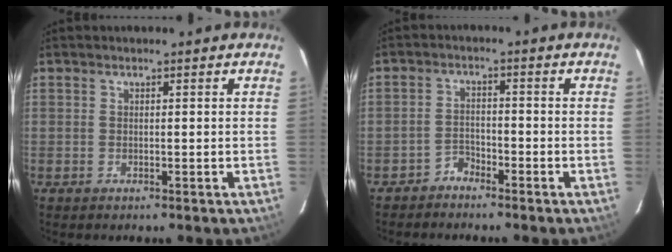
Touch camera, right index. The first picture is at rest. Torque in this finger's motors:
{"motor_torque": [-0.21, 0.15, -0.04, -0.07]}